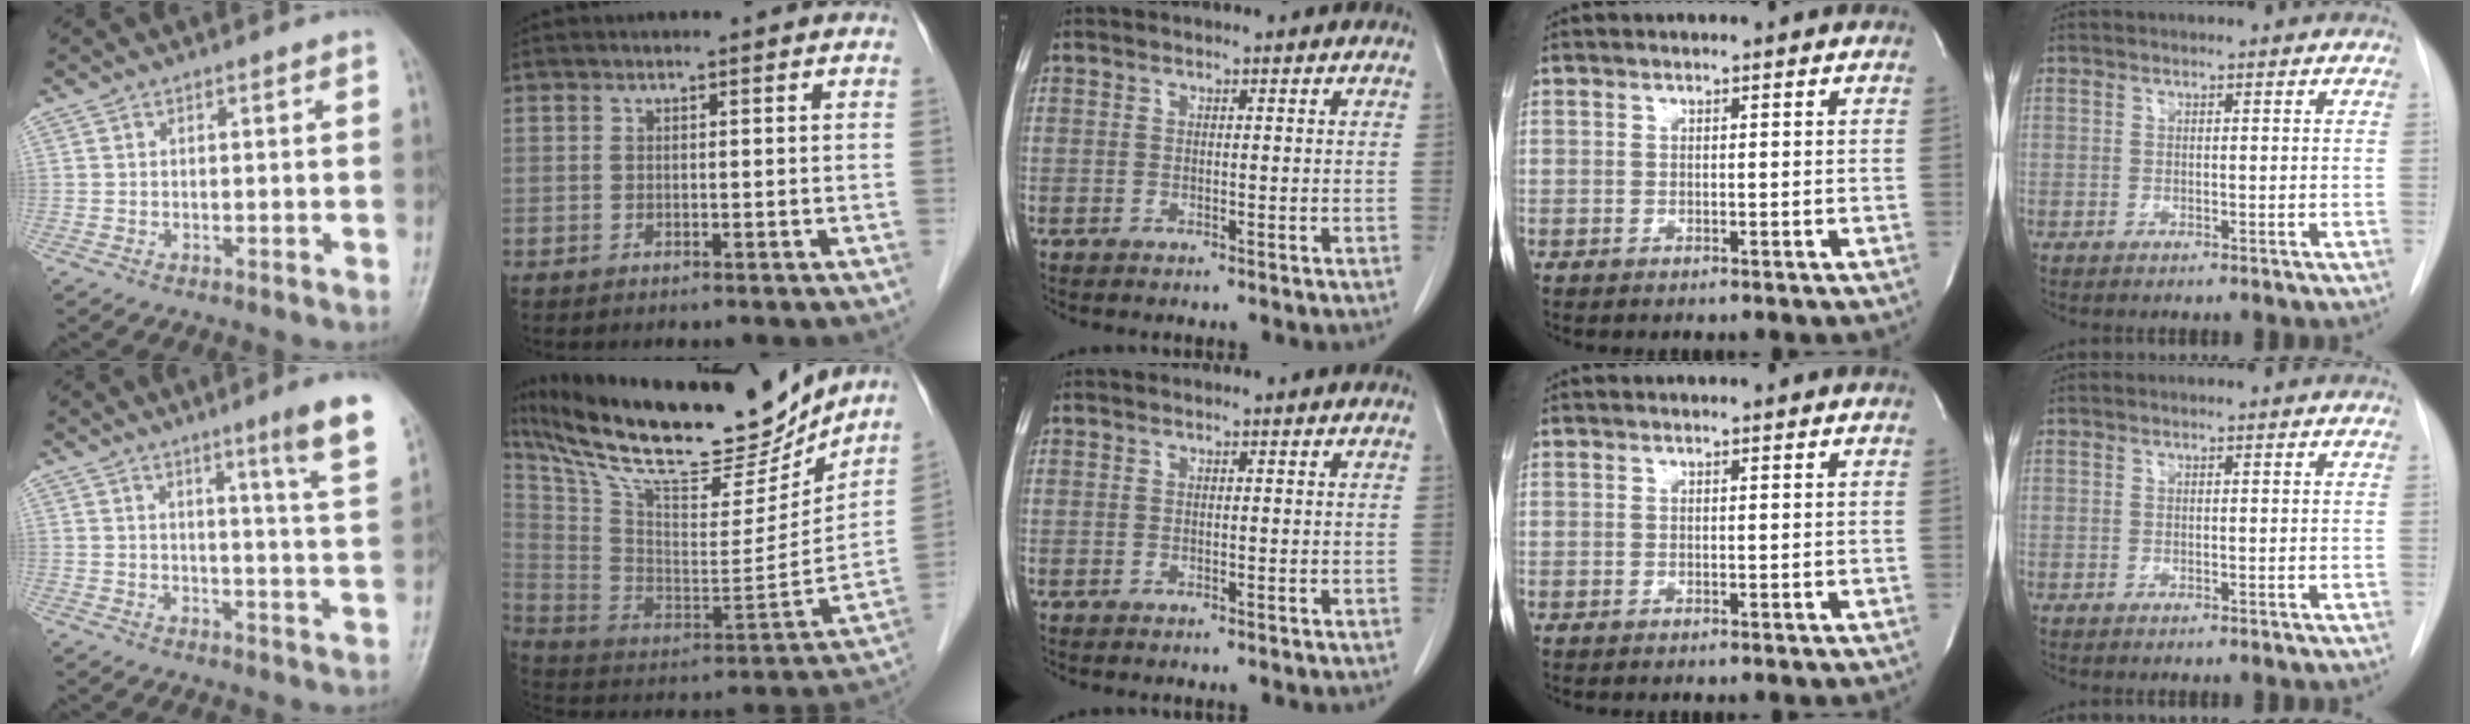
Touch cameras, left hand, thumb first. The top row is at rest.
{"thumb": {"total": 9.9, "force": [5.9, -0.4, 7.9], "torque": [-0.102, -0.040, 0.073]}, "index": {"total": 26.1, "force": [22.5, 6.1, 11.7], "torque": [-0.223, -0.017, 0.355]}}